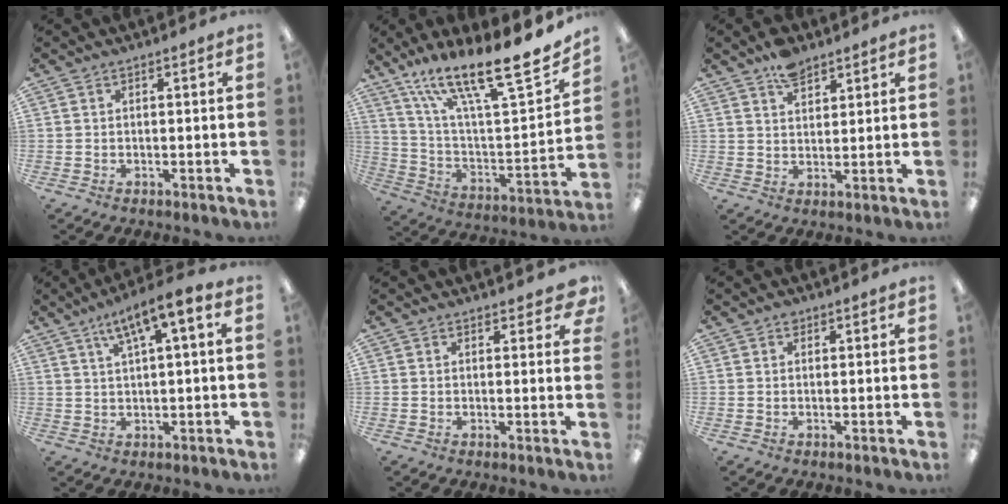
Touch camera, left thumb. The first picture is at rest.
{"total": 22.7, "force": [17.7, 4.2, 13.6], "torque": [-0.214, -0.131, 0.289]}
{"total": 6.0, "force": [4.7, 3.0, 2.4], "torque": [-0.035, -0.023, 0.084]}
{"total": 8.4, "force": [4.5, 1.7, 6.9], "torque": [-0.123, -0.014, 0.075]}
{"total": 3.5, "force": [2.5, 1.6, 1.8], "torque": [-0.015, -0.009, 0.041]}
{"total": 1.2, "force": [0.7, 0.7, 0.6], "torque": [-0.004, -0.001, 0.010]}